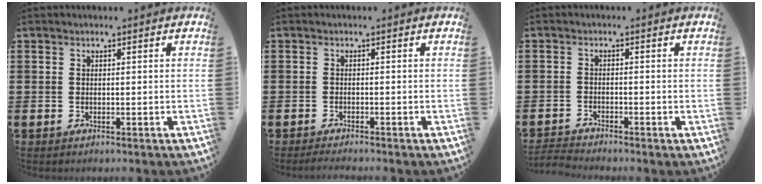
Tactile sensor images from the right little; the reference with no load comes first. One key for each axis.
{"total": 1.1, "fx": -1.0, "fy": 0.0, "fz": 0.4, "tx": -0.007, "ty": -0.001, "tz": -0.019}
{"total": 1.7, "fx": -1.7, "fy": -0.1, "fz": 0.2, "tx": -0.005, "ty": 0.002, "tz": -0.035}